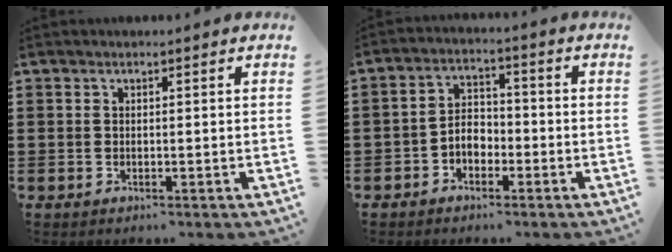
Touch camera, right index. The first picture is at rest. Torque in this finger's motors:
{"motor_torque": [2.14, 0.00, 0.15, 0.06]}